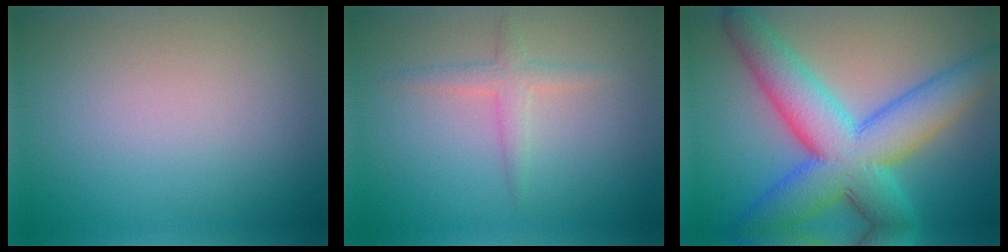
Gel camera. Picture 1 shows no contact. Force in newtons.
{"total": 1.9, "press": 1.9, "slide": 0.1}
{"total": 11.4, "press": 11.4, "slide": 0.1}